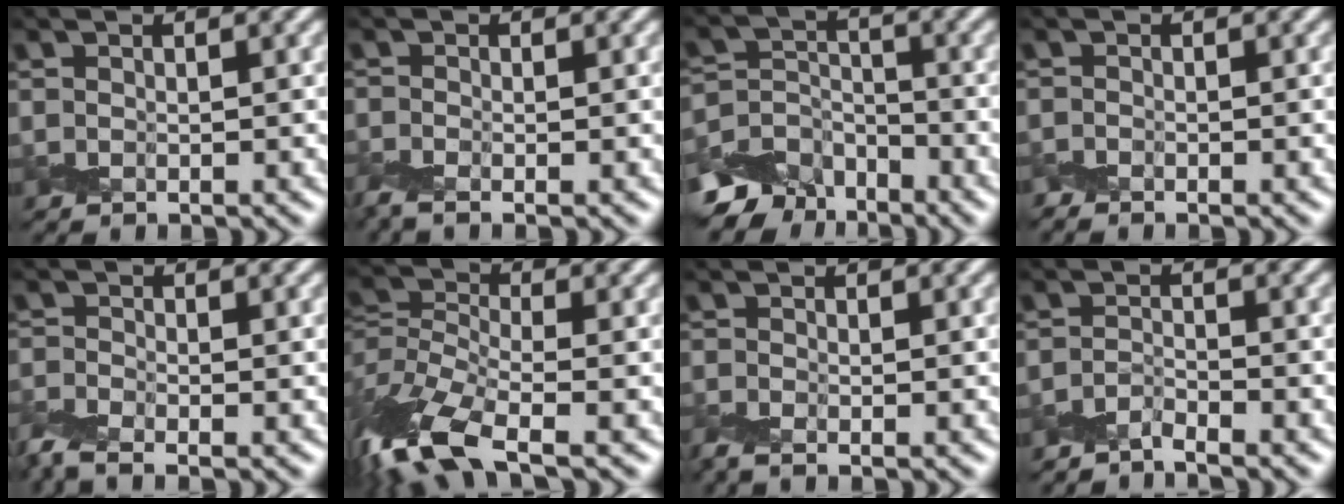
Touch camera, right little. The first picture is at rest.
{"total": 2.6, "force": [-1.4, 1.2, 1.8], "torque": [-0.053, -0.001, -0.039]}
{"total": 5.5, "force": [-4.3, 3.3, 1.1], "torque": [-0.011, 0.003, -0.084]}
{"total": 0.8, "force": [-0.7, 0.3, 0.1], "torque": [-0.007, -0.001, -0.019]}
{"total": 3.7, "force": [-2.5, 1.6, 2.2], "torque": [-0.057, -0.006, -0.062]}
{"total": 9.4, "force": [-4.9, 3.3, 7.2], "torque": [-0.164, -0.013, -0.101]}
{"total": 2.2, "force": [-1.2, 1.1, 1.6], "torque": [-0.048, -0.001, -0.034]}
{"total": 1.9, "force": [-1.9, -0.4, 0.1], "torque": [-0.002, 0.000, -0.043]}